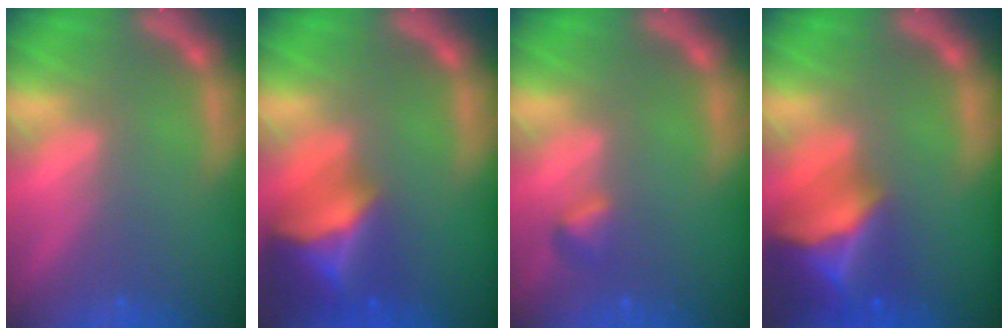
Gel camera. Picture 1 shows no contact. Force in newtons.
{"total": 8.9}
{"total": 1.4}
{"total": 10.0}